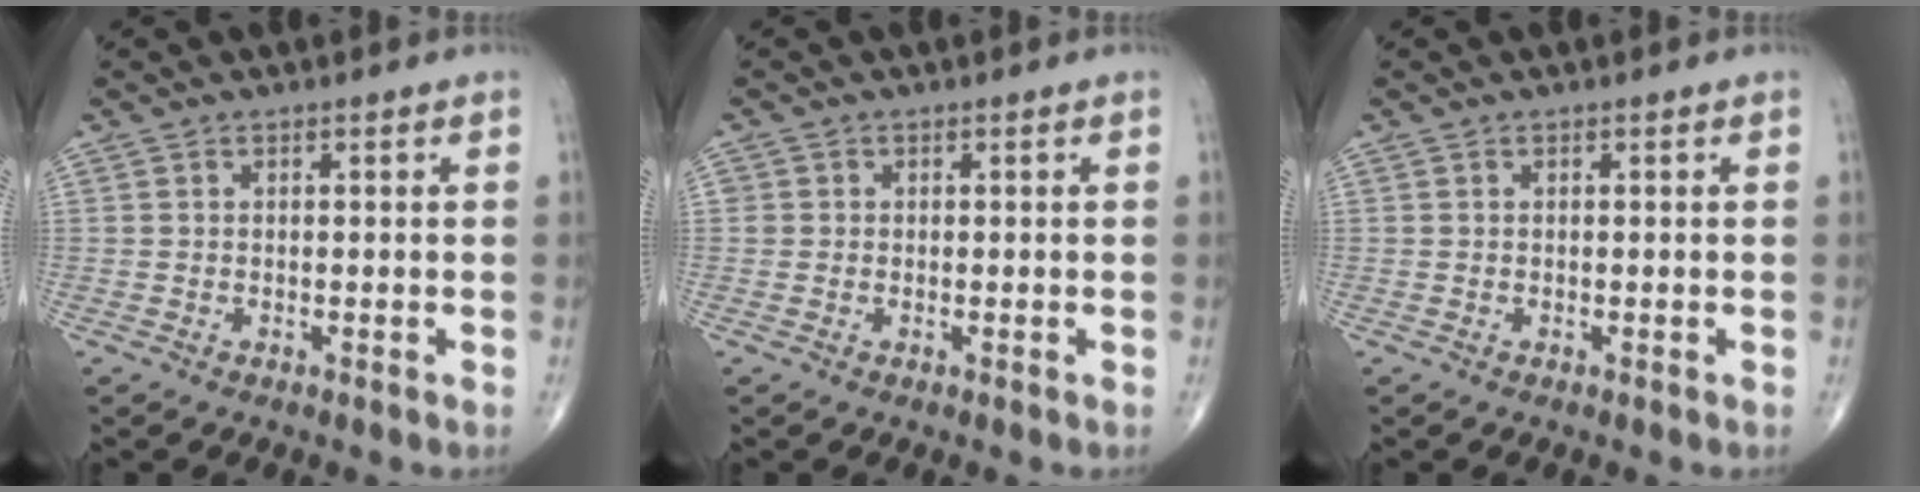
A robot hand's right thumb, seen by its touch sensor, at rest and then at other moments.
{"total": 0.9, "force": [0.1, 0.9, 0.1], "torque": [0.007, 0.003, -0.001]}
{"total": 0.0}